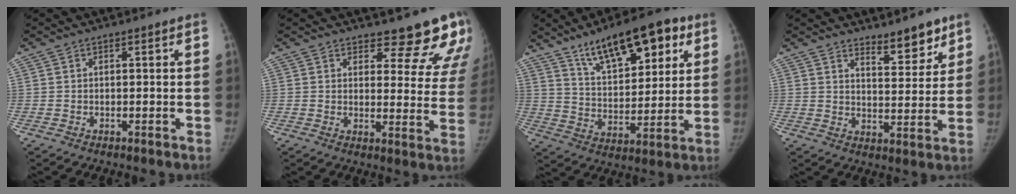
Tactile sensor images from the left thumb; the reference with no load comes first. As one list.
[{"total": 13.8, "force": [12.4, 4.8, 3.7], "torque": [0.015, -0.098, 0.126]}, {"total": 17.6, "force": [10.2, 7.3, 12.4], "torque": [-0.149, -0.037, 0.168]}, {"total": 6.9, "force": [5.6, 2.5, 3.2], "torque": [-0.018, -0.047, 0.086]}]